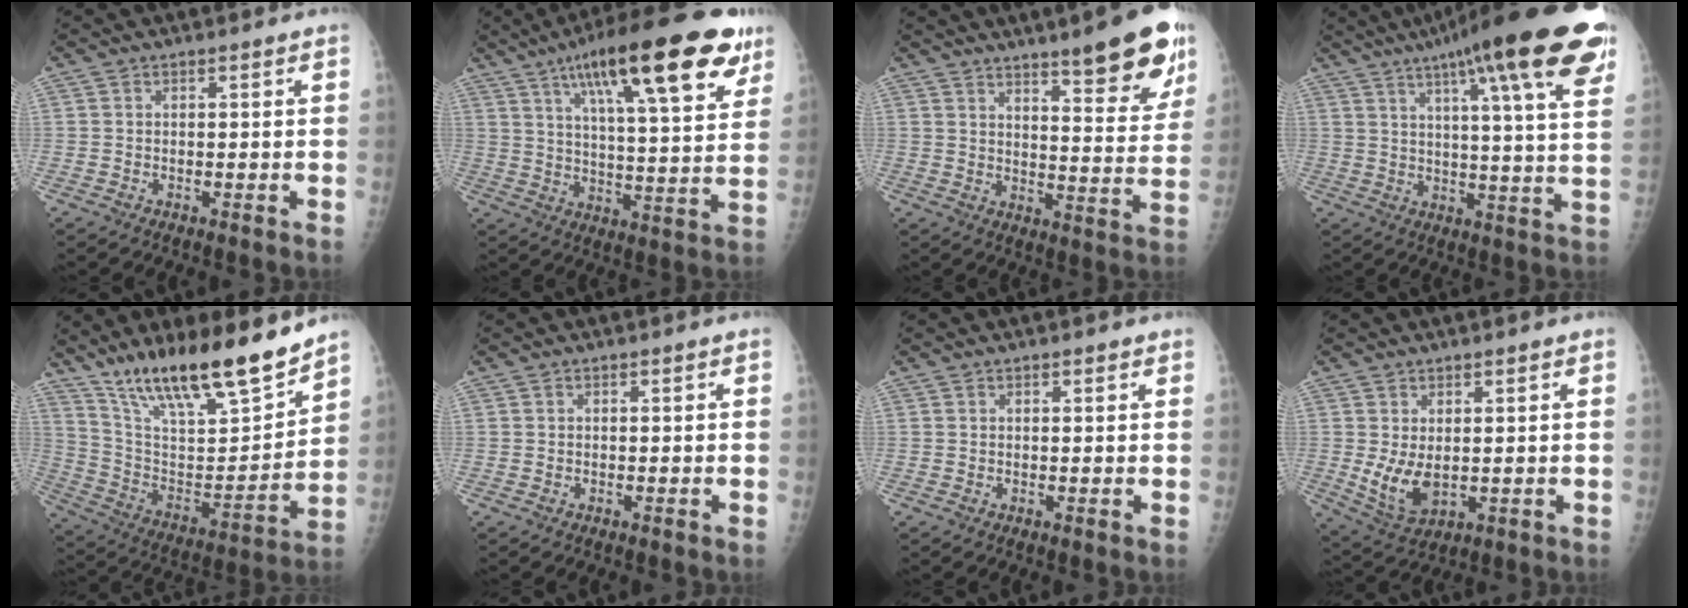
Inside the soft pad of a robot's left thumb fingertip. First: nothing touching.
{"total": 24.8, "force": [13.5, 6.3, 19.9], "torque": [-0.283, -0.021, 0.205]}
{"total": 16.2, "force": [10.4, 3.3, 12.0], "torque": [-0.123, -0.059, 0.147]}
{"total": 25.9, "force": [15.2, 3.9, 20.5], "torque": [-0.288, -0.027, 0.202]}
{"total": 22.4, "force": [17.6, 4.8, 13.1], "torque": [-0.195, -0.083, 0.309]}
{"total": 0.0}
{"total": 0.9, "force": [0.7, 0.3, 0.5], "torque": [-0.004, -0.002, 0.007]}
{"total": 6.6, "force": [0.5, 3.9, 5.3], "torque": [-0.090, -0.018, 0.024]}